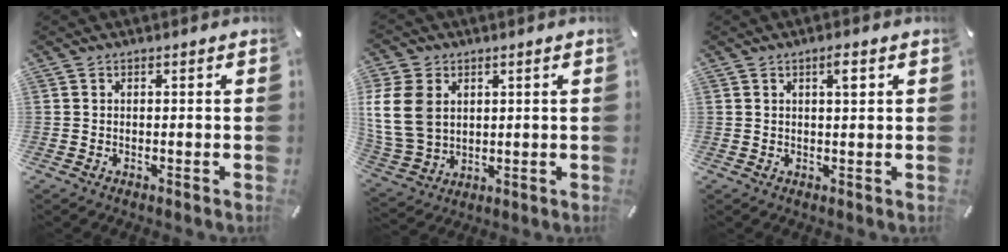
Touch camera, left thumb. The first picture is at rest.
{"total": 12.5, "force": [2.6, 9.8, 7.2], "torque": [-0.179, 0.006, 0.049]}
{"total": 2.8, "force": [1.2, 0.6, 2.5], "torque": [-0.042, 0.001, 0.016]}